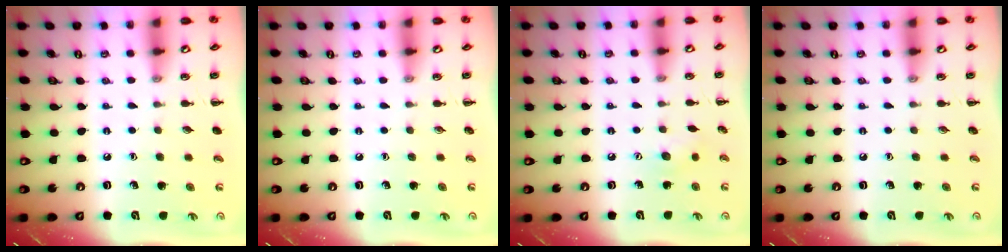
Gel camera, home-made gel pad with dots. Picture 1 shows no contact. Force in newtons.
{"total": 0.0}
{"total": 5.1, "press": 5.1, "slide": 0.9}
{"total": 0.0}